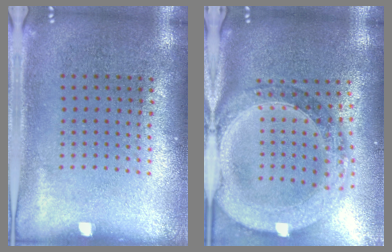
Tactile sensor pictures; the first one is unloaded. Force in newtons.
{"total": 2.3, "press": 2.1, "slide": 1.0}